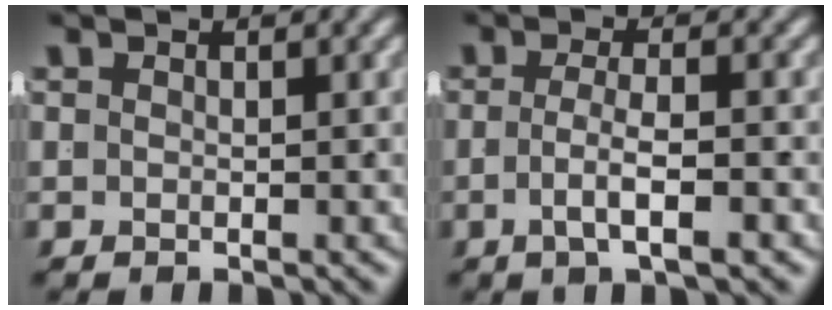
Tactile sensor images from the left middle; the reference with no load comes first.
{"total": 3.0, "force": [-1.5, -0.1, 2.6], "torque": [-0.042, -0.010, -0.020]}